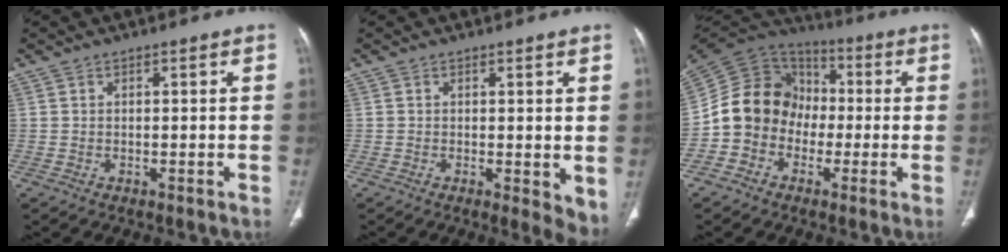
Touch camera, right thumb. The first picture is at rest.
{"total": 4.6, "force": [0.1, 1.7, 4.3], "torque": [-0.054, -0.013, 0.001]}
{"total": 14.3, "force": [-2.9, 12.4, 6.6], "torque": [-0.099, 0.051, -0.064]}